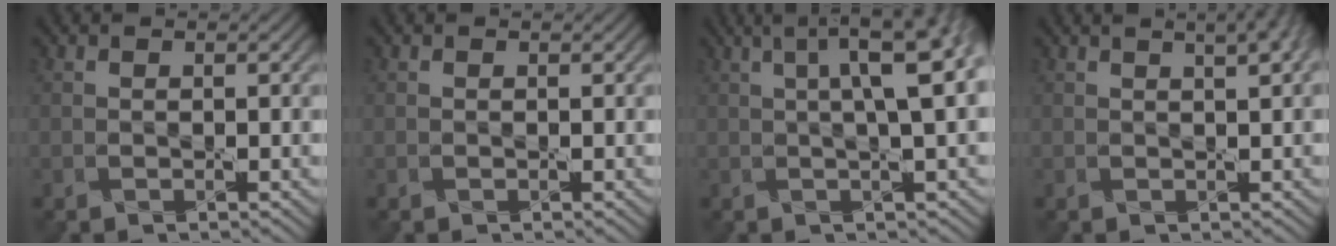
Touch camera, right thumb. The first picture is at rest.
{"total": 0.0}
{"total": 8.4, "force": [2.2, 1.7, 8.0], "torque": [-0.084, 0.029, 0.024]}
{"total": 5.6, "force": [2.9, 2.1, 4.3], "torque": [-0.042, 0.024, 0.015]}